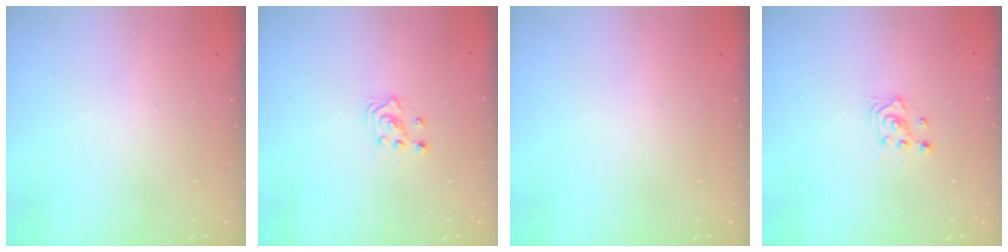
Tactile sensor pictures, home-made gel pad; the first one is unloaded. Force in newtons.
{"total": 2.3, "press": 2.3, "slide": 0.3}
{"total": 0.0}
{"total": 2.3, "press": 2.3, "slide": 0.3}